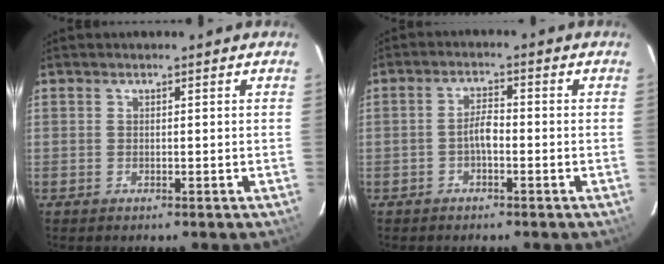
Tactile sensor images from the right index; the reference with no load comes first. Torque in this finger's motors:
{"motor_torque": [0.45, -0.16, 0.33, 0.07]}